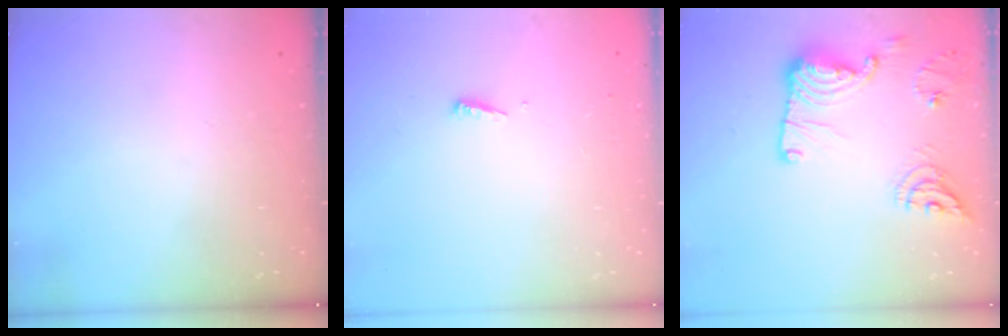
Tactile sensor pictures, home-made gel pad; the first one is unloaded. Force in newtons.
{"total": 3.1, "press": 3.1, "slide": 0.3}
{"total": 19.0, "press": 18.6, "slide": 4.0}